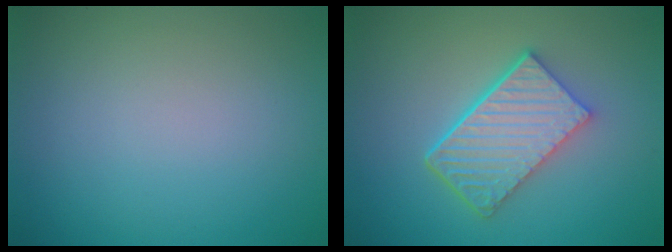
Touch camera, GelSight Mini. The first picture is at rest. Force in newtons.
{"total": 5.8, "press": 4.3, "slide": 4.0}